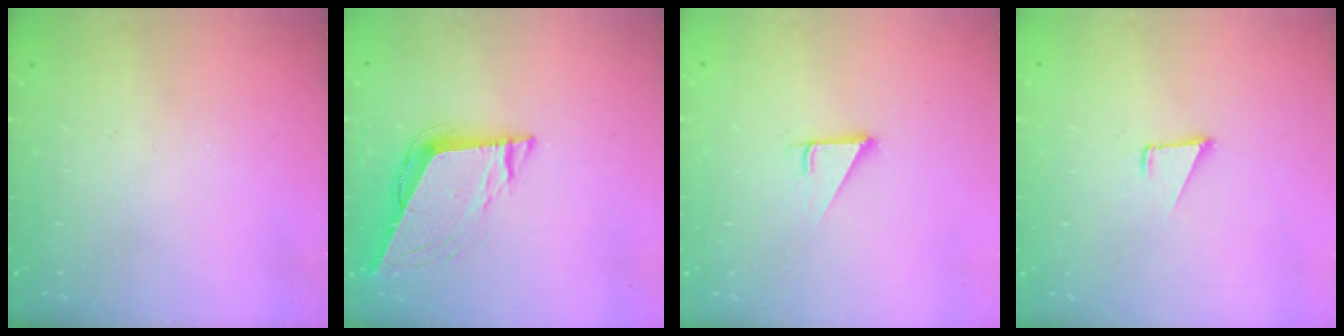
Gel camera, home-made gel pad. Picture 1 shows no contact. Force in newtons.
{"total": 8.6, "press": 8.4, "slide": 1.9}
{"total": 2.7, "press": 2.7, "slide": 0.0}
{"total": 1.6, "press": 1.5, "slide": 0.1}